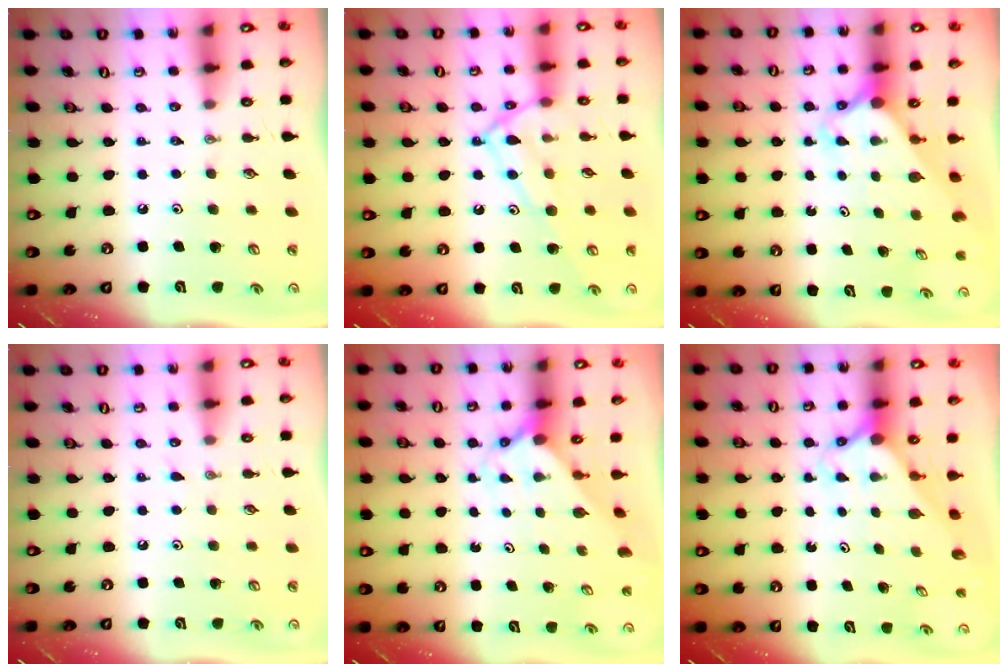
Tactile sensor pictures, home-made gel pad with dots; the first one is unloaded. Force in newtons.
{"total": 13.6, "press": 13.6, "slide": 0.9}
{"total": 2.6, "press": 2.6, "slide": 0.2}
{"total": 5.3, "press": 5.3, "slide": 0.6}
{"total": 1.7, "press": 1.7, "slide": 0.1}
{"total": 2.3, "press": 2.3, "slide": 0.2}